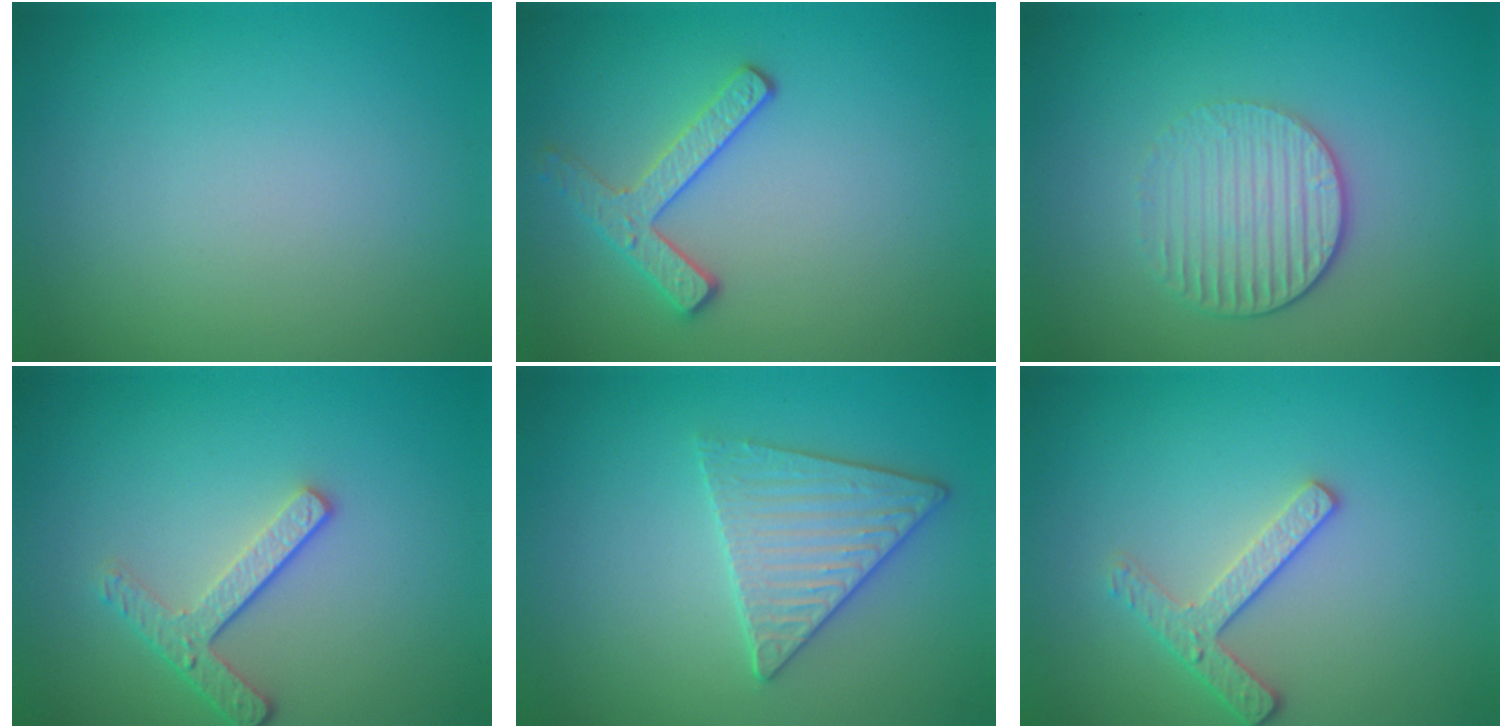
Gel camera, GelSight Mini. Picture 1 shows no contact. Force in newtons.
{"total": 2.5, "press": 2.3, "slide": 0.9}
{"total": 3.3, "press": 2.7, "slide": 1.9}
{"total": 2.9, "press": 2.4, "slide": 1.6}
{"total": 3.4, "press": 3.4, "slide": 0.3}
{"total": 2.5, "press": 2.4, "slide": 0.7}